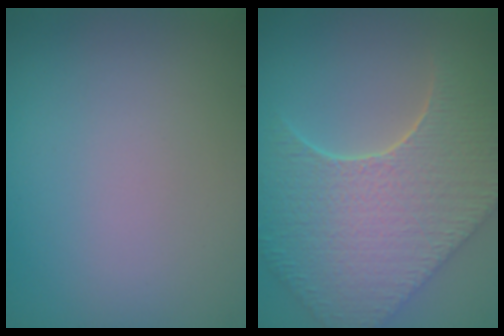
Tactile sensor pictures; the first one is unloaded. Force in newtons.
{"total": 9.9, "press": 7.1, "slide": 6.8}